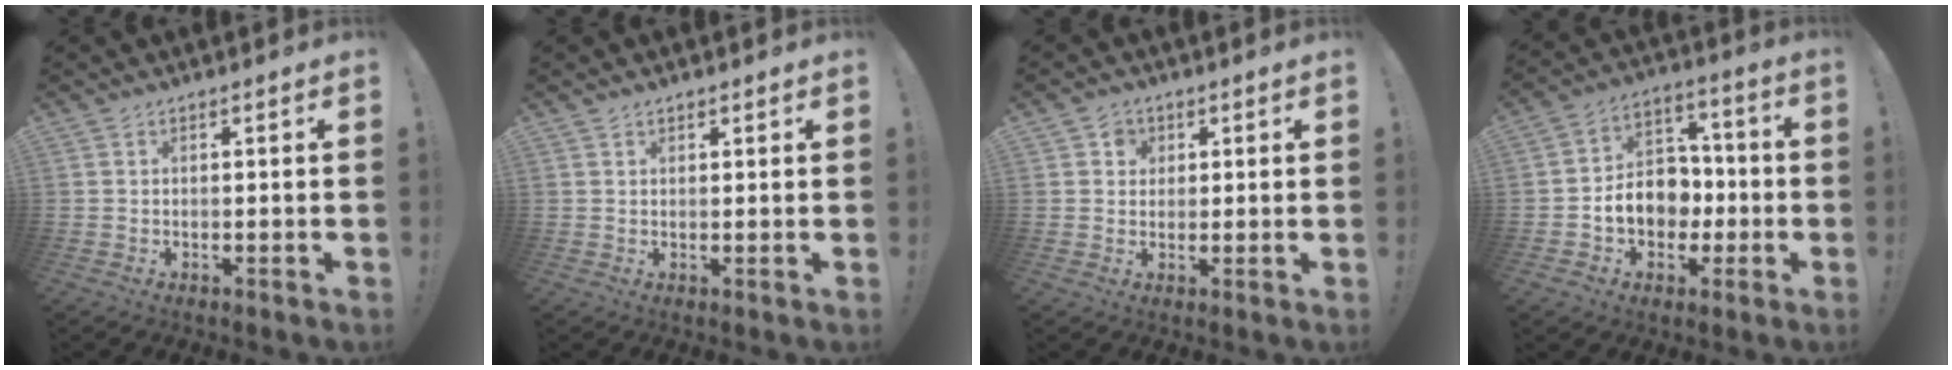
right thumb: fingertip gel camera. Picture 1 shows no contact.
{"total": 1.2, "force": [0.9, 0.6, 0.2], "torque": [-0.004, -0.001, 0.019]}
{"total": 3.6, "force": [1.4, 3.2, 0.8], "torque": [-0.009, -0.003, 0.023]}
{"total": 12.3, "force": [-2.8, 10.4, 5.9], "torque": [-0.088, 0.029, -0.040]}